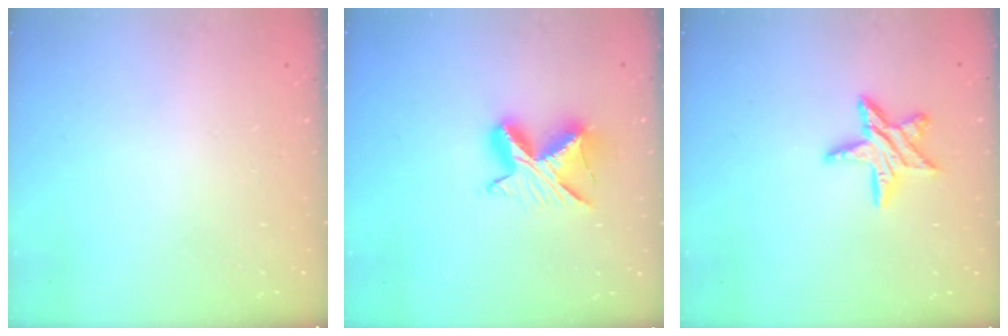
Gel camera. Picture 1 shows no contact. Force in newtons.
{"total": 9.5, "press": 9.5, "slide": 0.2}
{"total": 11.2, "press": 11.2, "slide": 0.8}